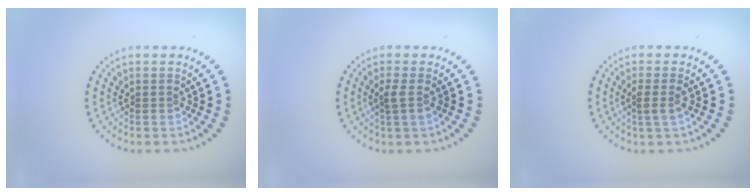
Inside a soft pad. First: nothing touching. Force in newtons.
{"total": 1.3, "press": 1.1, "slide": 0.7}
{"total": 1.5, "press": 1.2, "slide": 0.9}